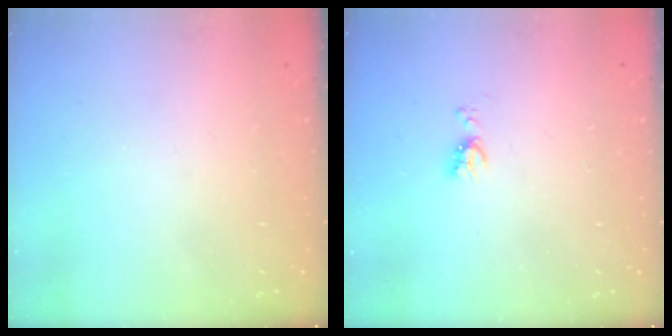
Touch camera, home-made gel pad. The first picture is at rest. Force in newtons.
{"total": 5.1, "press": 5.1, "slide": 0.5}